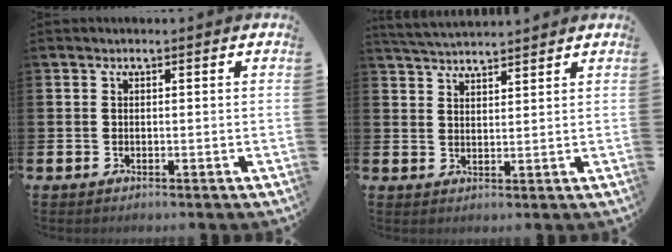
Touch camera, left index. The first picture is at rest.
{"total": 3.7, "force": [3.7, 0.2, 0.3], "torque": [-0.009, -0.018, 0.066]}